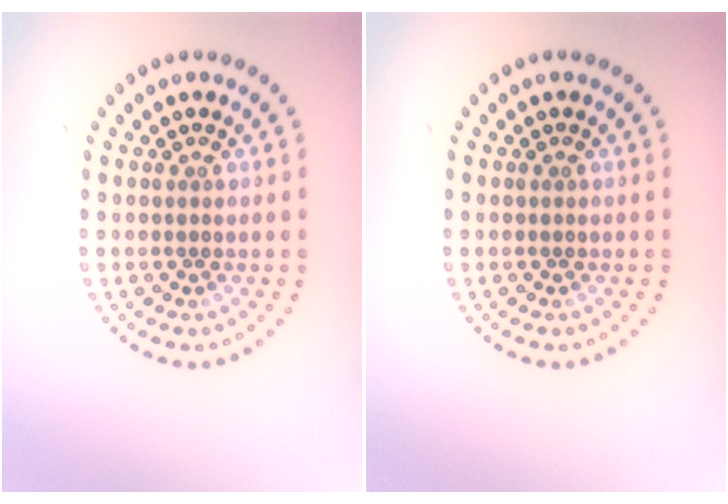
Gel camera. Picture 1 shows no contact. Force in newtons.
{"total": 0.0}